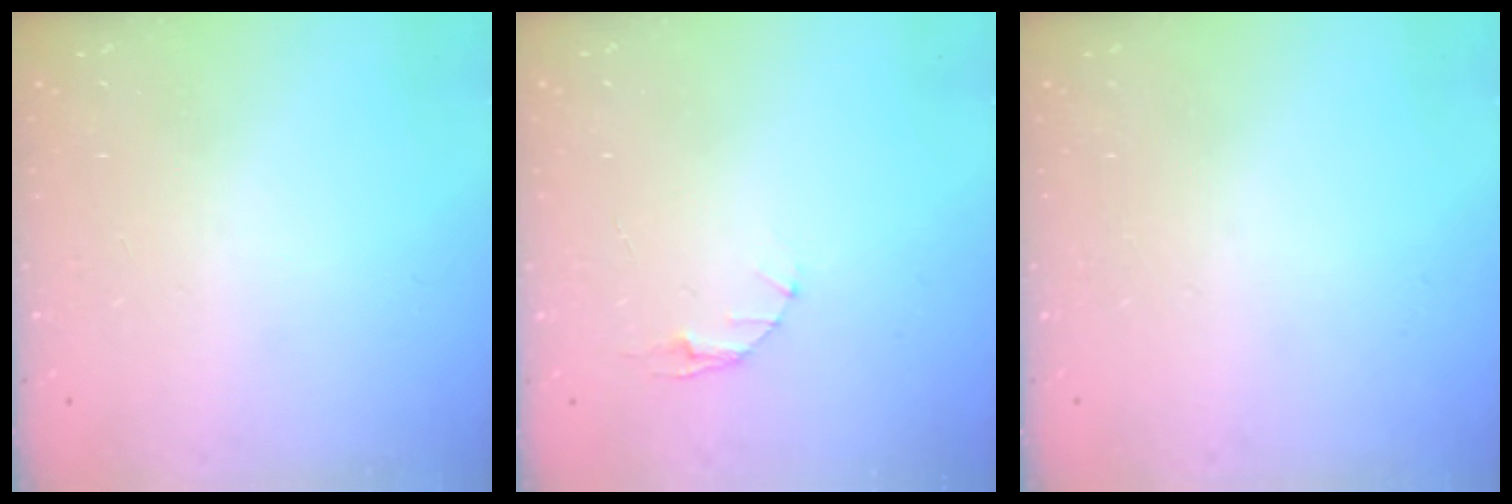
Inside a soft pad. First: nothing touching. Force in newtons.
{"total": 3.1, "press": 3.1, "slide": 0.4}
{"total": 0.0}